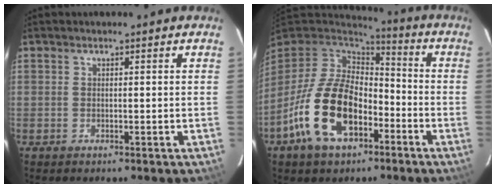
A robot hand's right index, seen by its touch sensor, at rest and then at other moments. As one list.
[{"total": 18.1, "force": [-7.8, 10.8, 12.3], "torque": [-0.262, -0.007, -0.134]}]